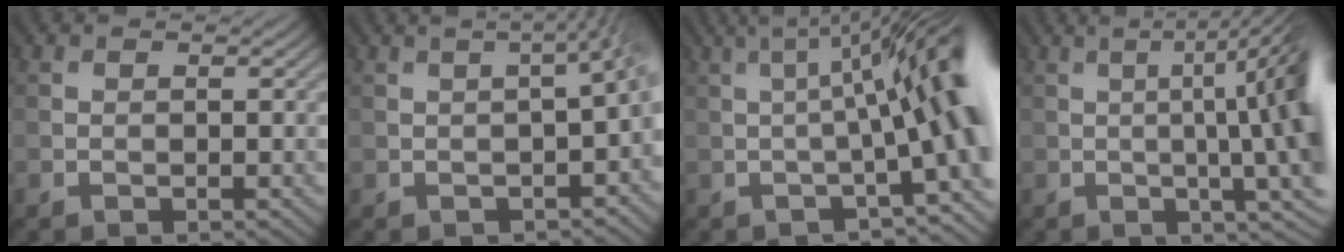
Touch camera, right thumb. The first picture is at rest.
{"total": 6.7, "force": [-0.7, 2.7, 6.1], "torque": [-0.042, 0.006, -0.017]}
{"total": 12.0, "force": [0.3, 3.0, 11.7], "torque": [-0.127, 0.016, 0.011]}
{"total": 13.1, "force": [0.6, 4.0, 12.5], "torque": [-0.134, 0.018, 0.022]}